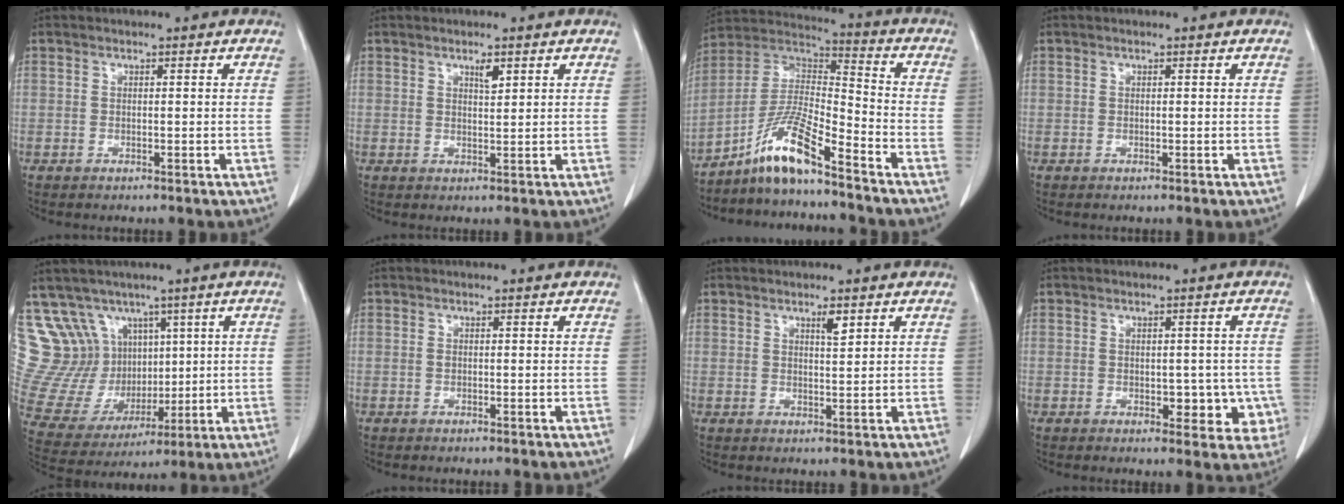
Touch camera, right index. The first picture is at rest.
{"total": 1.9, "force": [1.1, 0.5, 1.4], "torque": [-0.024, -0.002, 0.020]}
{"total": 11.1, "force": [-8.0, 0.7, 7.6], "torque": [-0.159, 0.007, -0.154]}
{"total": 0.0}
{"total": 17.8, "force": [9.2, 13.9, 6.4], "torque": [-0.158, 0.068, 0.210]}
{"total": 0.0}
{"total": 2.0, "force": [1.2, 0.3, 1.5], "torque": [-0.028, -0.003, 0.021]}
{"total": 5.3, "force": [-0.9, 3.7, 3.7], "torque": [-0.019, 0.010, -0.003]}